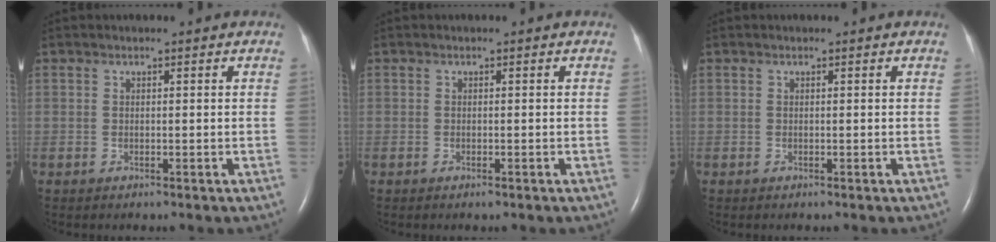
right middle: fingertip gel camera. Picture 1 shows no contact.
{"total": 0.5, "force": [-0.3, 0.1, 0.4], "torque": [-0.009, -0.002, -0.004]}
{"total": 0.0}